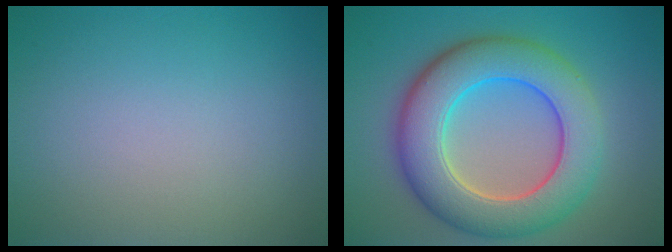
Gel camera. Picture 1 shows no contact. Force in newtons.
{"total": 9.5, "press": 9.5, "slide": 0.3}